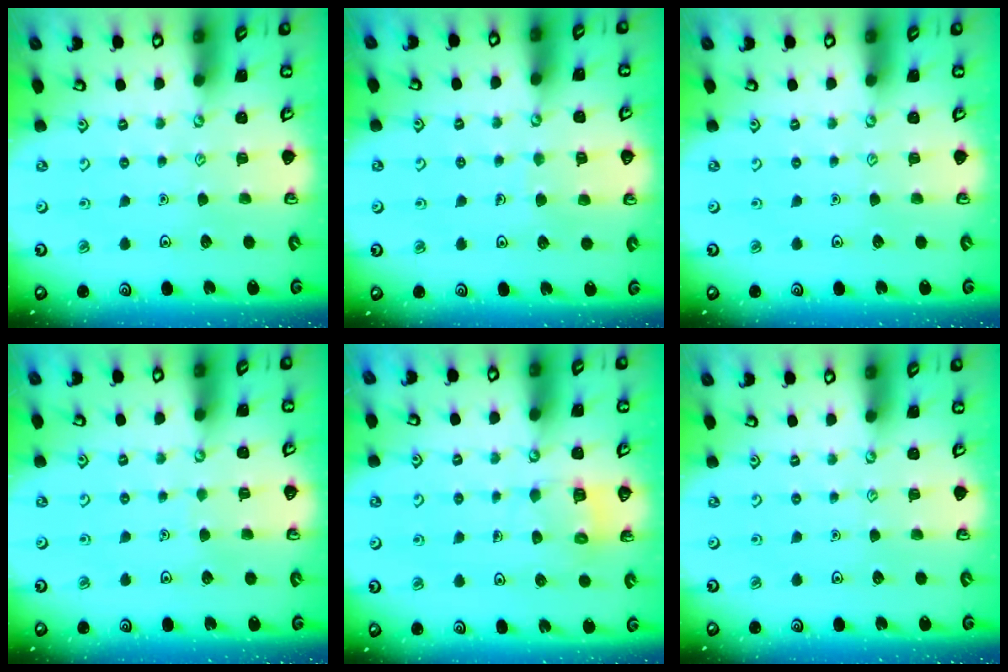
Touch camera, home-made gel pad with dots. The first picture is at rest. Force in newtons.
{"total": 4.6, "press": 4.6, "slide": 0.4}
{"total": 0.0}
{"total": 1.4, "press": 1.4, "slide": 0.1}
{"total": 6.3, "press": 6.3, "slide": 0.5}
{"total": 0.0}